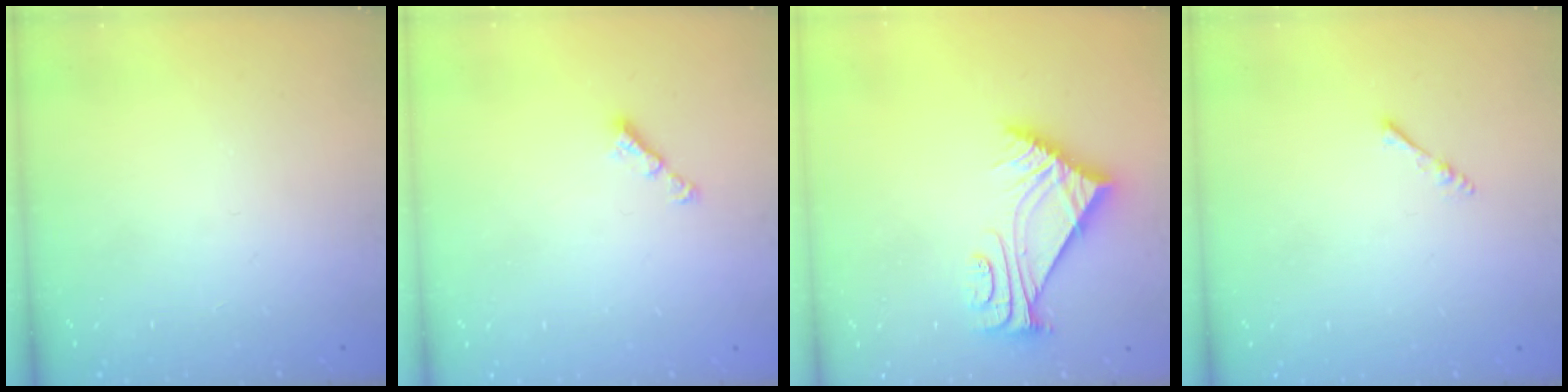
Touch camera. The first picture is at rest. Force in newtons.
{"total": 2.9, "press": 2.9, "slide": 0.3}
{"total": 9.8, "press": 9.7, "slide": 0.9}
{"total": 2.4, "press": 2.3, "slide": 0.5}